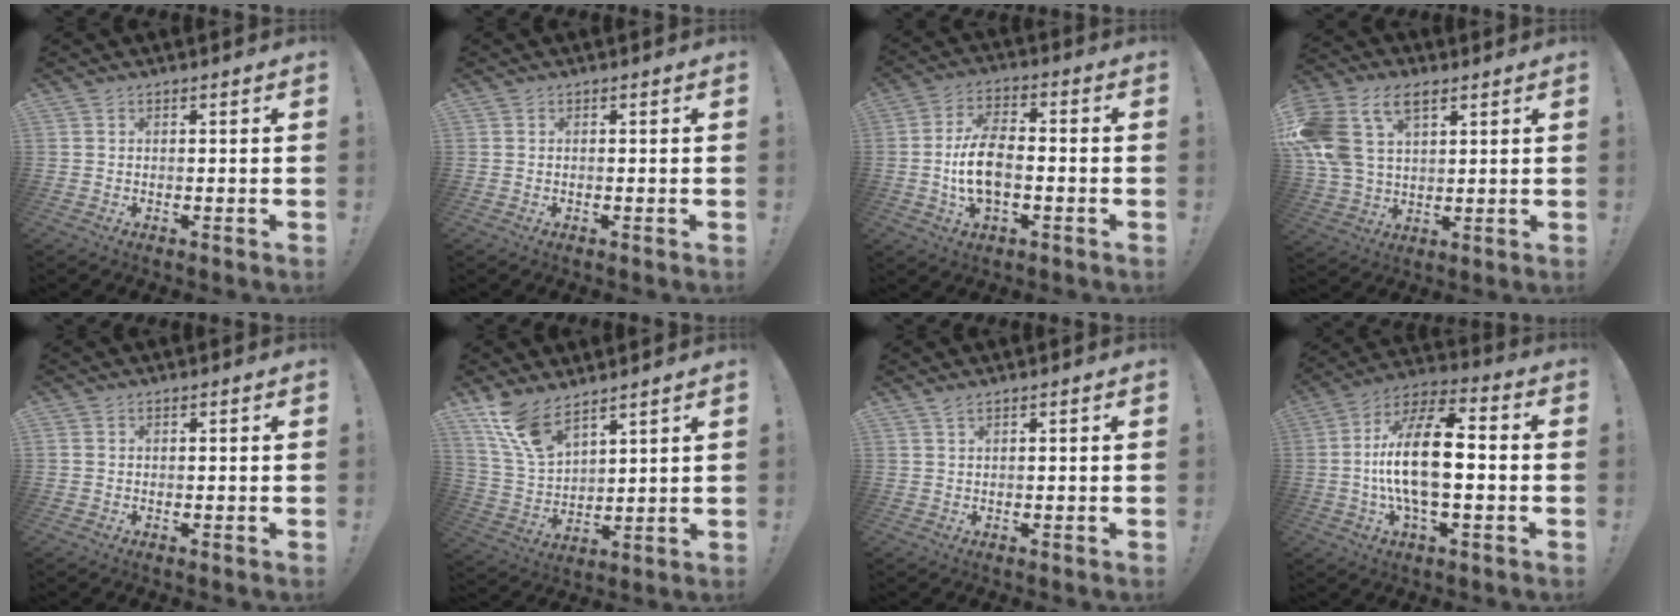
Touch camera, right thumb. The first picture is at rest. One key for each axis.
{"total": 0.0}
{"total": 11.6, "fx": -2.0, "fy": 6.5, "fz": 9.4, "tx": -0.171, "ty": 0.007, "tz": -0.034}
{"total": 17.5, "fx": 7.5, "fy": 11.2, "fz": 11.1, "tx": -0.226, "ty": -0.025, "tz": 0.142}
{"total": 0.8, "fx": 0.4, "fy": 0.7, "fz": 0.2, "tx": -0.008, "ty": 0.004, "tz": 0.007}
{"total": 11.6, "fx": 9.1, "fy": 4.5, "fz": 5.7, "tx": -0.114, "ty": -0.054, "tz": 0.177}
{"total": 1.5, "fx": 1.2, "fy": 0.3, "fz": 0.9, "tx": -0.018, "ty": 0.002, "tz": 0.021}
{"total": 18.2, "fx": -1.2, "fy": 7.5, "fz": 16.5, "tx": -0.306, "ty": 0.004, "tz": -0.024}